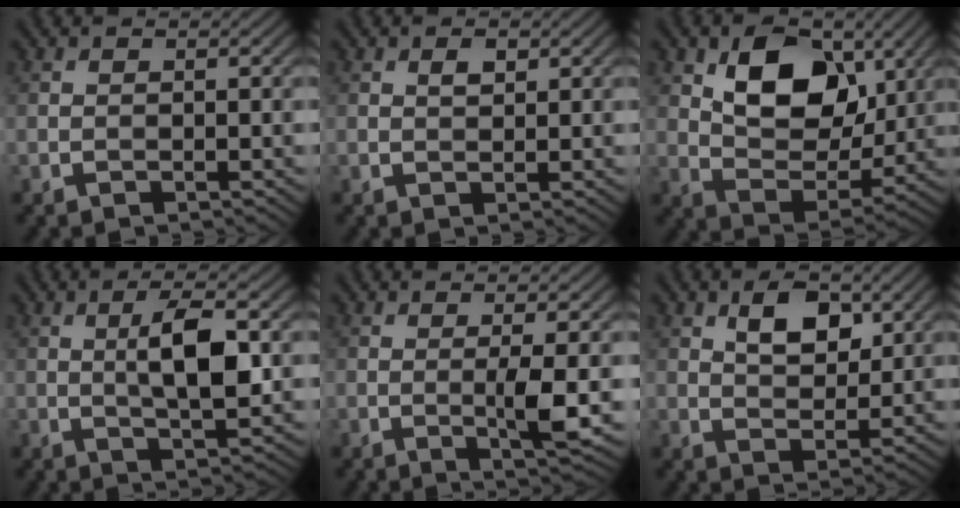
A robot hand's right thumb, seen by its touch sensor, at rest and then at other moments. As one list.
[{"total": 1.4, "force": [0.6, 0.7, 1.0], "torque": [-0.017, -0.002, 0.012]}, {"total": 10.9, "force": [4.1, 7.0, 7.3], "torque": [-0.135, -0.006, 0.067]}, {"total": 6.5, "force": [0.7, 1.8, 6.2], "torque": [-0.111, 0.001, 0.012]}, {"total": 3.7, "force": [-0.2, 0.2, 3.7], "torque": [-0.071, -0.001, -0.004]}, {"total": 5.4, "force": [2.4, 3.0, 3.7], "torque": [-0.063, -0.002, 0.042]}]